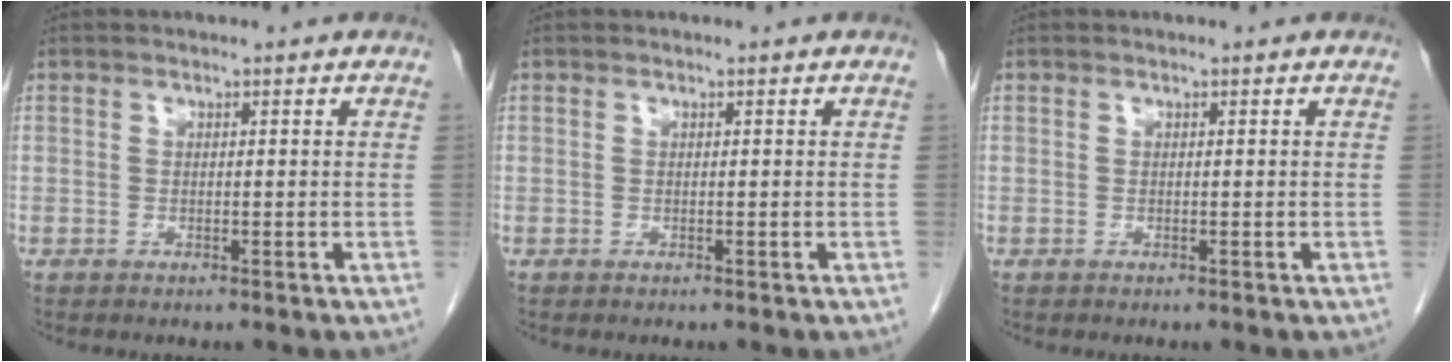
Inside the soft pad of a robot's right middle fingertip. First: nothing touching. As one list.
[{"total": 0.0}, {"total": 0.0}]